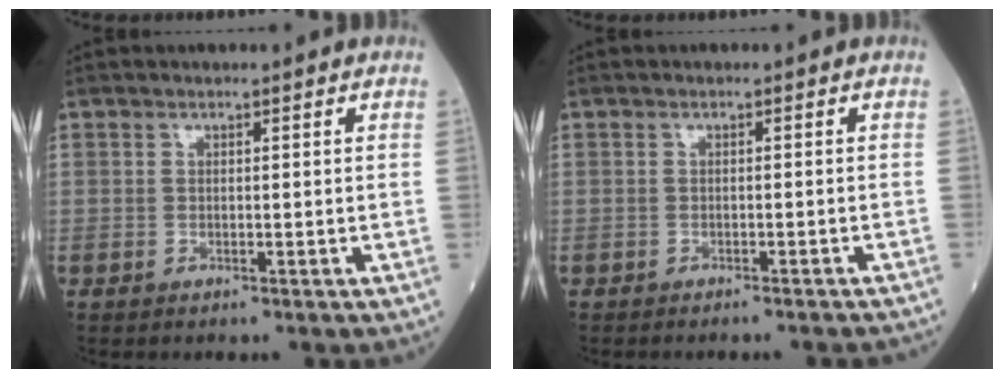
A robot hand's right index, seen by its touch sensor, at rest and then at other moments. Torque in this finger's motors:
{"motor_torque": [-0.13, -0.03, 0.04, -0.02]}